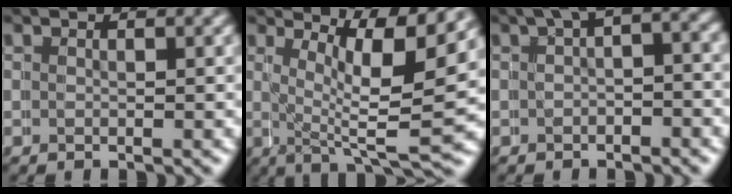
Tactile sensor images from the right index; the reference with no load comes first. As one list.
[{"total": 8.6, "force": [2.1, 2.8, 7.9], "torque": [-0.107, -0.015, 0.027]}, {"total": 3.2, "force": [0.8, 1.8, 2.5], "torque": [-0.027, 0.012, 0.001]}]